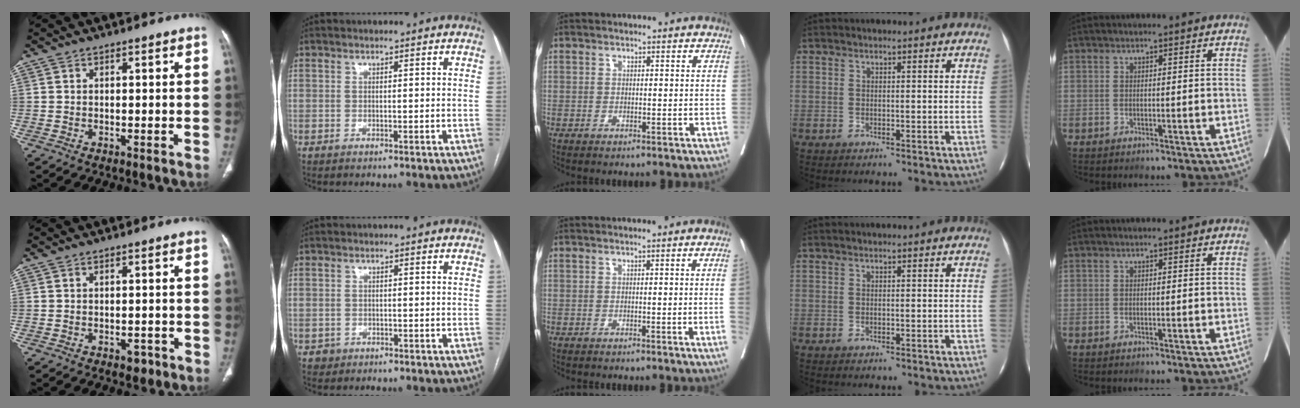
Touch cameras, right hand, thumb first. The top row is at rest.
{"thumb": {"total": 2.0, "force": [-1.1, 1.3, 1.1], "torque": [-0.006, 0.004, -0.009]}, "index": {"total": 1.5, "force": [-0.8, 1.3, -0.1], "torque": [0.000, 0.007, -0.011]}, "middle": {"total": 3.0, "force": [-0.7, -0.6, 2.9], "torque": [-0.037, 0.000, -0.009]}}